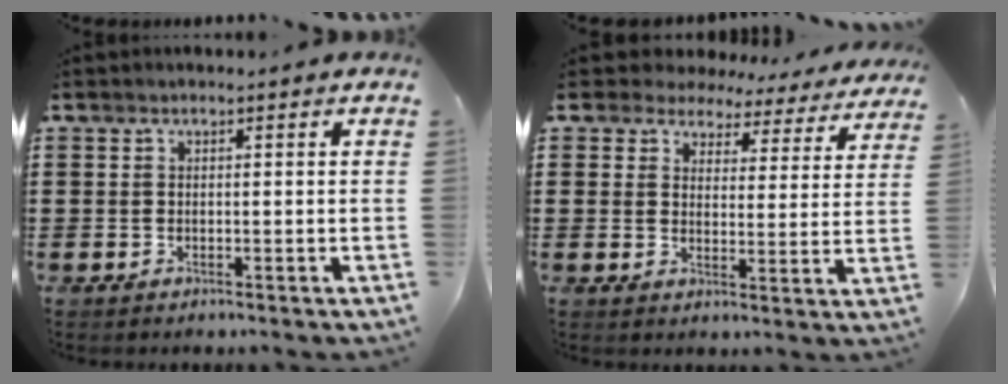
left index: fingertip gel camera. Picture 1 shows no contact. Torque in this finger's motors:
{"motor_torque": [2.14, 0.00, 0.41, 0.00]}